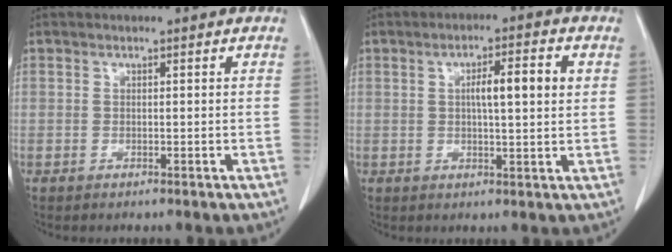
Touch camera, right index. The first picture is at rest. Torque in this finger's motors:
{"motor_torque": [0.36, 0.23, 0.23, 0.08]}